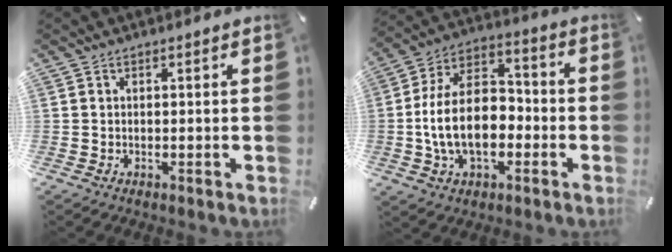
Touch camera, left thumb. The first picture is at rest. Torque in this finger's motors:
{"motor_torque": [2.44, 2.57, 1.91, 0.20, 0.48]}